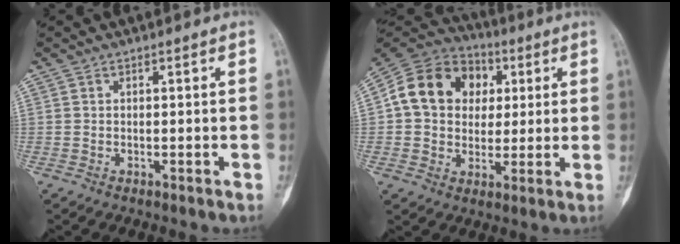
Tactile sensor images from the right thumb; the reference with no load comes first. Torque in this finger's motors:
{"motor_torque": [-0.14, 0.78, 0.65, -0.39, 0.09]}